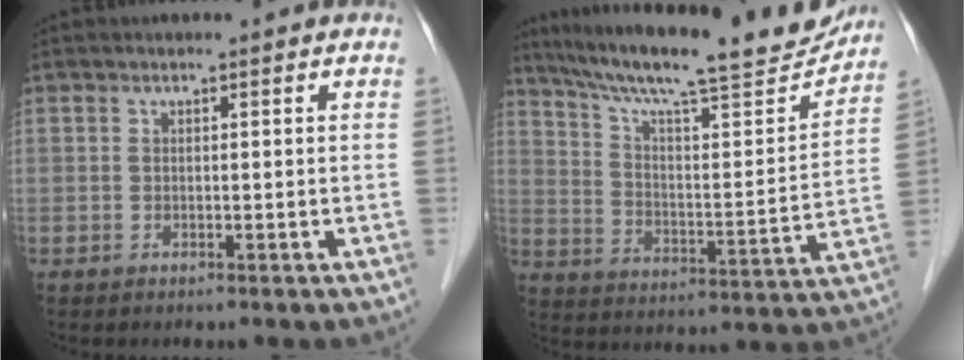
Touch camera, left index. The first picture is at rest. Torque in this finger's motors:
{"motor_torque": [-0.43, -0.97, 0.38, 0.11]}